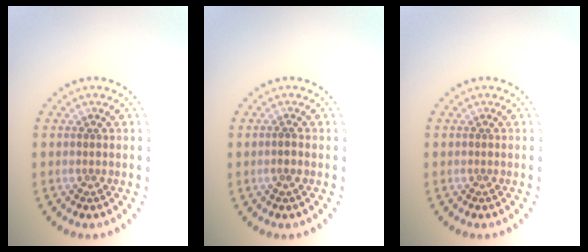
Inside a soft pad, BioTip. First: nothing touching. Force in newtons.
{"total": 0.6, "press": 0.3, "slide": 0.5}
{"total": 0.0}